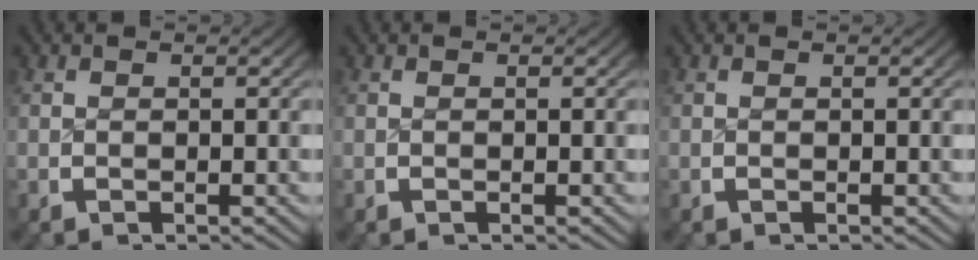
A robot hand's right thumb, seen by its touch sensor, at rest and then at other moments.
{"total": 0.0}
{"total": 0.0}